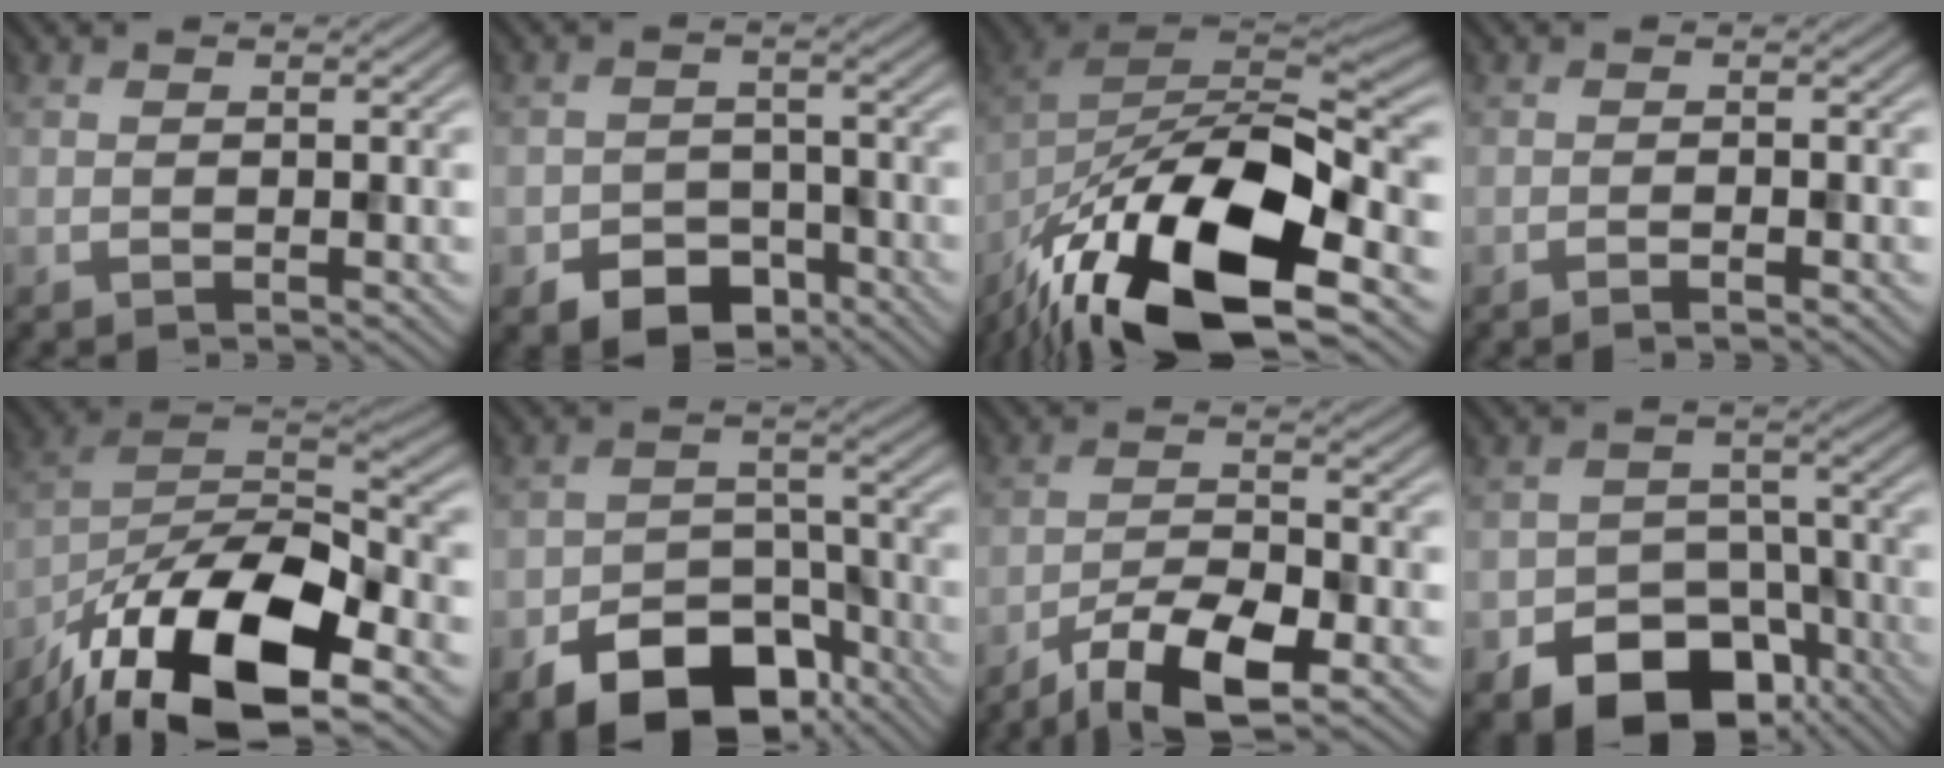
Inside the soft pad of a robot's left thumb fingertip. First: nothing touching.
{"total": 6.1, "force": [-3.9, 3.9, 2.6], "torque": [-0.041, -0.014, -0.067]}
{"total": 19.8, "force": [-11.3, 8.5, 13.8], "torque": [-0.272, -0.017, -0.198]}
{"total": 0.9, "force": [-0.6, 0.0, 0.7], "torque": [-0.012, 0.001, -0.013]}
{"total": 18.5, "force": [-11.9, 7.0, 12.2], "torque": [-0.241, -0.022, -0.213]}
{"total": 10.8, "force": [-6.8, 6.3, 5.5], "torque": [-0.092, -0.020, -0.115]}
{"total": 8.8, "force": [-5.9, 2.5, 6.1], "torque": [-0.110, -0.002, -0.112]}
{"total": 12.8, "force": [-7.9, 8.4, 5.7], "torque": [-0.089, -0.030, -0.118]}